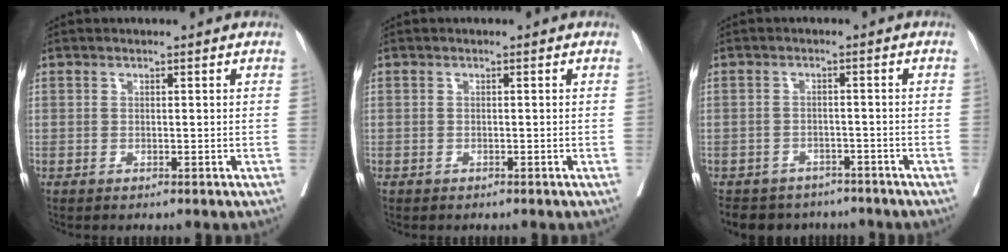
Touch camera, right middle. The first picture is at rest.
{"total": 0.0}
{"total": 8.4, "force": [-7.3, 4.0, 1.2], "torque": [-0.013, 0.008, -0.094]}